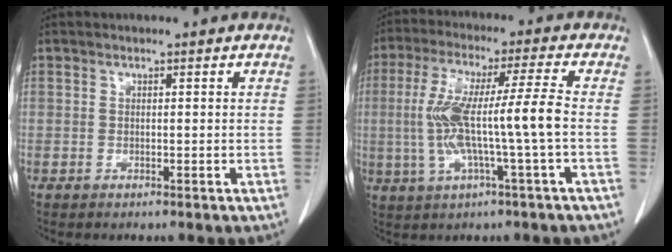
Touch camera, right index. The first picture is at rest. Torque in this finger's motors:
{"motor_torque": [1.80, -0.17, 0.92, 0.21]}